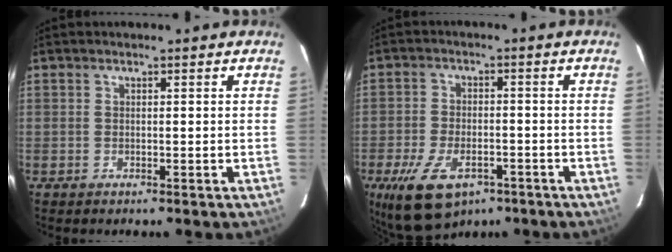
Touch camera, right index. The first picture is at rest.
{"total": 12.7, "force": [-7.3, 6.6, 8.1], "torque": [-0.176, -0.023, -0.119]}